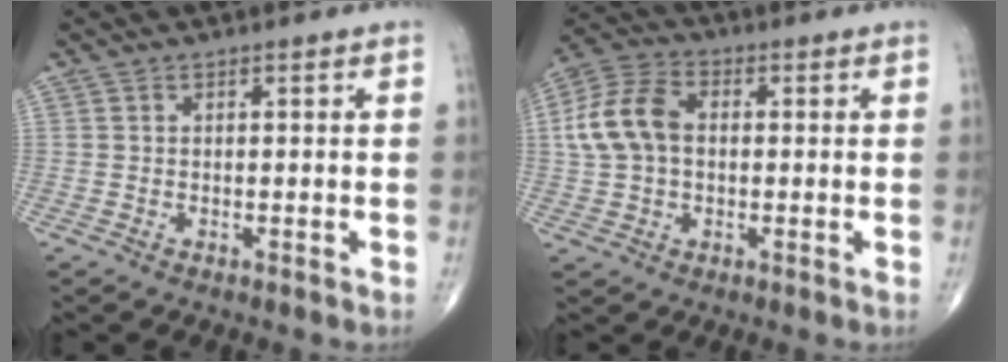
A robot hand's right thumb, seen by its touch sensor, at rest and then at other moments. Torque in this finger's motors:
{"motor_torque": [-0.13, 0.57, 0.09, -0.05, 0.08]}